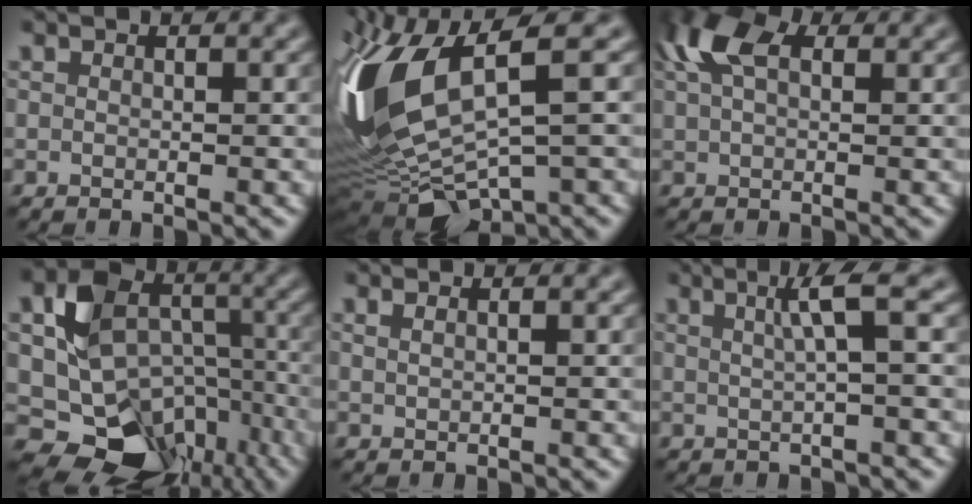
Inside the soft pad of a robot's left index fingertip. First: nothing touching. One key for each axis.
{"total": 13.6, "fx": 0.7, "fy": 6.1, "fz": 12.1, "tx": -0.279, "ty": -0.006, "tz": 0.031}
{"total": 5.8, "fx": 2.6, "fy": 3.2, "fz": 4.1, "tx": -0.099, "ty": 0.018, "tz": 0.042}
{"total": 12.5, "fx": -3.6, "fy": 10.0, "fz": 6.7, "tx": -0.113, "ty": -0.023, "tz": -0.049}
{"total": 1.1, "fx": 0.7, "fy": 0.5, "fz": 0.7, "tx": -0.010, "ty": -0.004, "tz": 0.005}
{"total": 3.3, "fx": 0.8, "fy": 0.4, "fz": 3.2, "tx": -0.050, "ty": 0.011, "tz": 0.013}